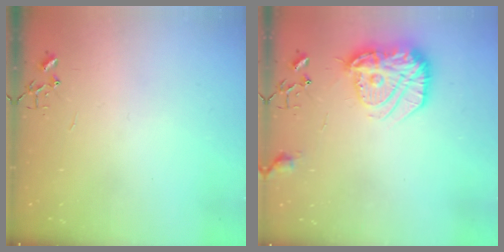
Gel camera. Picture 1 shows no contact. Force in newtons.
{"total": 18.5, "press": 18.5, "slide": 1.4}